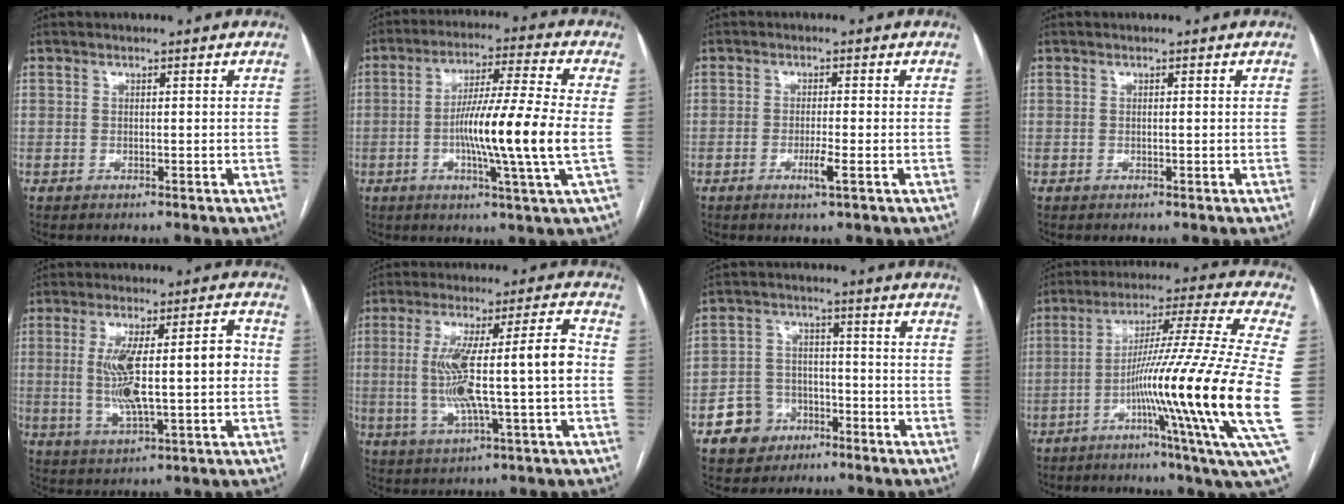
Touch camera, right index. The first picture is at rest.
{"total": 14.1, "force": [-2.0, -1.2, 13.9], "torque": [-0.244, -0.009, -0.046]}
{"total": 2.7, "force": [-1.1, -0.1, 2.4], "torque": [-0.043, -0.004, -0.020]}
{"total": 0.0}
{"total": 13.1, "force": [0.2, 3.0, 12.8], "torque": [-0.225, 0.024, 0.011]}
{"total": 13.9, "force": [-0.6, 0.9, 13.9], "torque": [-0.253, 0.020, -0.008]}
{"total": 7.5, "force": [-3.9, 6.2, 1.8], "torque": [-0.037, 0.020, -0.058]}
{"total": 23.1, "force": [-4.3, -2.0, 22.6], "torque": [-0.340, -0.012, -0.089]}